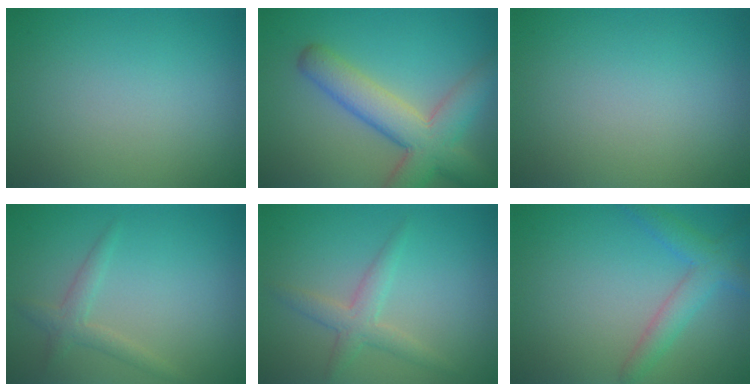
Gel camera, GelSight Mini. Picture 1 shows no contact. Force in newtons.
{"total": 7.3, "press": 7.3, "slide": 0.5}
{"total": 0.0}
{"total": 1.7, "press": 1.7, "slide": 0.0}
{"total": 2.5, "press": 2.5, "slide": 0.0}
{"total": 2.2, "press": 2.2, "slide": 0.2}